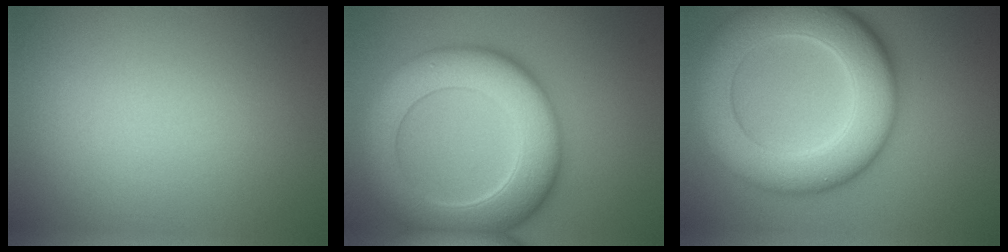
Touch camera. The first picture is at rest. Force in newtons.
{"total": 9.5, "press": 9.5, "slide": 0.7}
{"total": 10.6, "press": 10.5, "slide": 0.7}